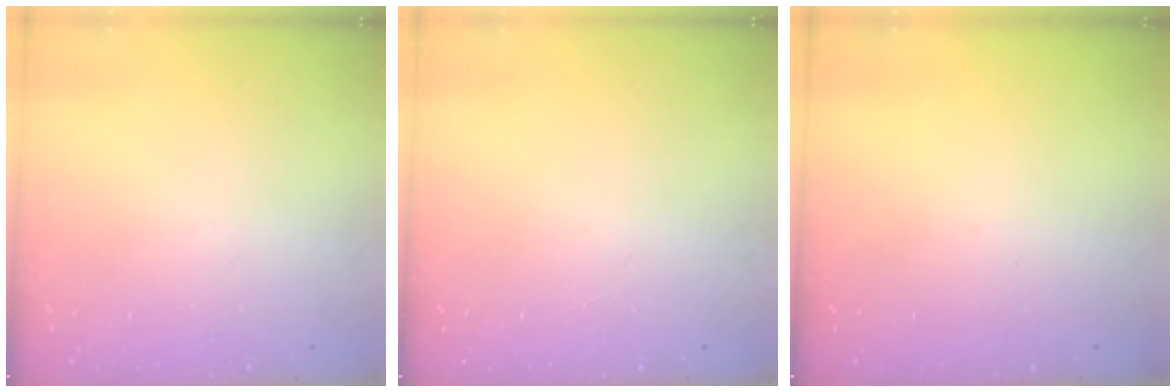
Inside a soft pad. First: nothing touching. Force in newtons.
{"total": 0.0}
{"total": 0.0}